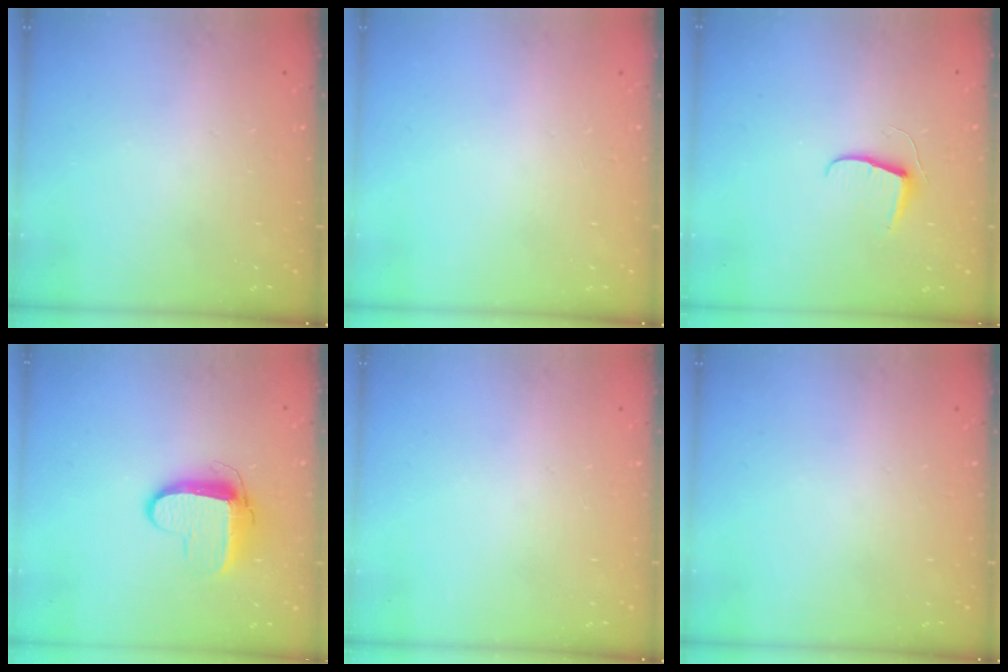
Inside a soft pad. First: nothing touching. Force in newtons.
{"total": 0.0}
{"total": 6.8, "press": 6.8, "slide": 0.5}
{"total": 8.9, "press": 8.9, "slide": 0.9}
{"total": 0.0}
{"total": 0.0}